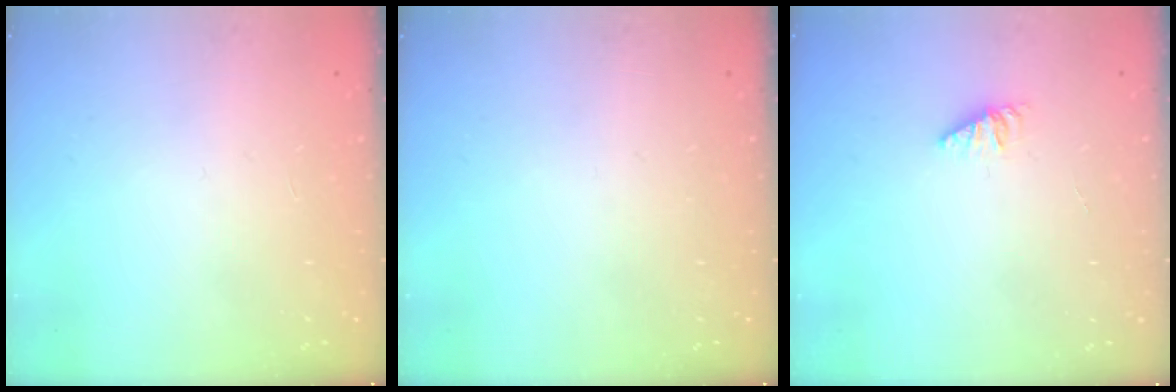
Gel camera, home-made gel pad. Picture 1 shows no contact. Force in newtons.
{"total": 0.0}
{"total": 1.3, "press": 1.2, "slide": 0.2}